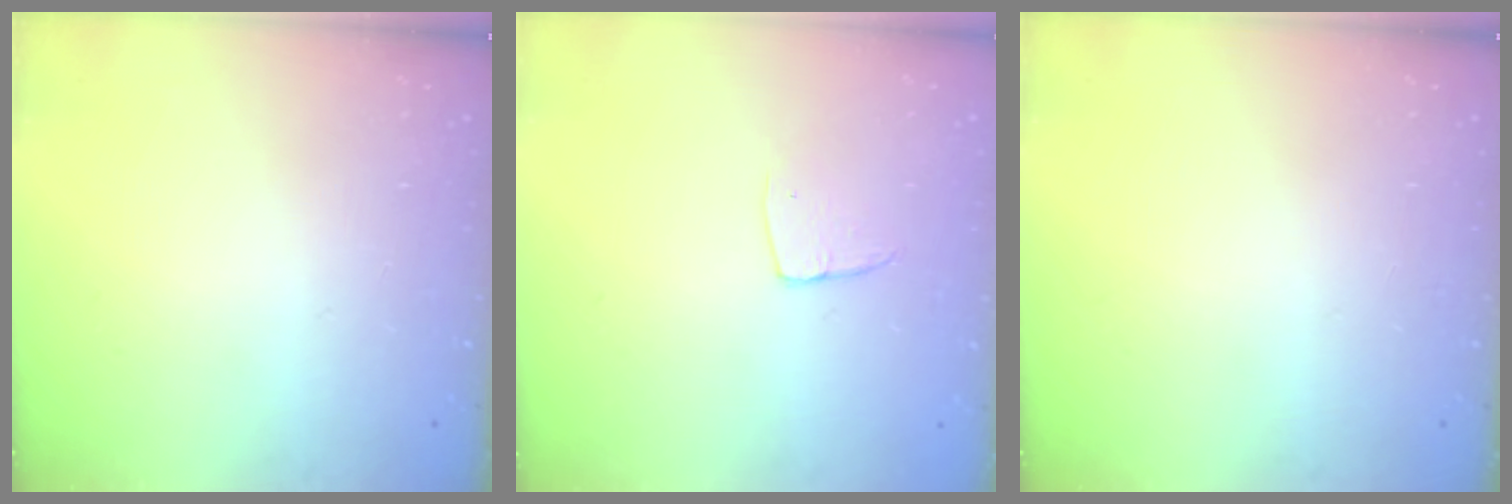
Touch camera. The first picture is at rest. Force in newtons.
{"total": 5.6, "press": 5.5, "slide": 0.5}
{"total": 0.0}